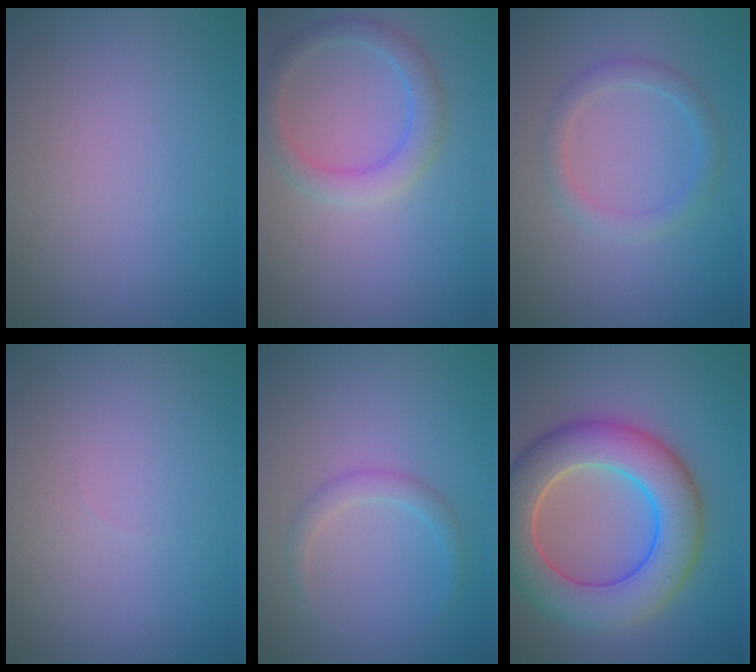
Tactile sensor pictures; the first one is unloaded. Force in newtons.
{"total": 2.9, "press": 2.9, "slide": 0.1}
{"total": 1.9, "press": 1.9, "slide": 0.1}
{"total": 0.0}
{"total": 1.5, "press": 1.5, "slide": 0.0}
{"total": 9.3, "press": 9.3, "slide": 0.5}